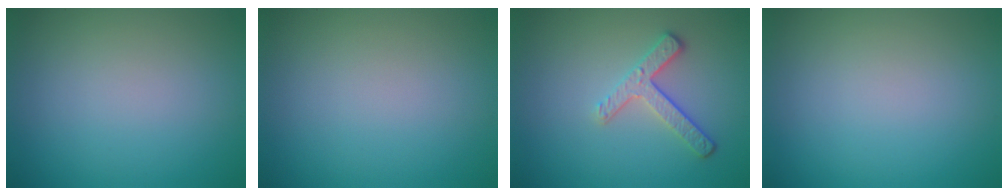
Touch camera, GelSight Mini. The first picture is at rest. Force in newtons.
{"total": 0.0}
{"total": 2.7, "press": 2.3, "slide": 1.5}
{"total": 0.0}